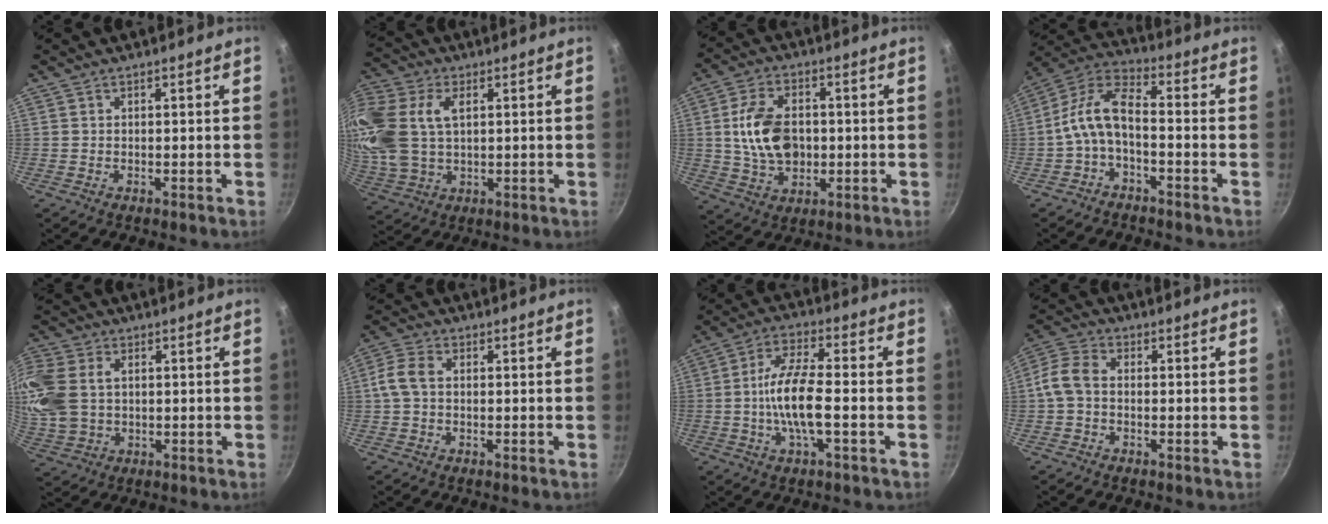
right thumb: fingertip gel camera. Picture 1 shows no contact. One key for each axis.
{"total": 21.2, "fx": 4.4, "fy": 13.8, "fz": 15.5, "tx": -0.395, "ty": 0.022, "tz": 0.089}
{"total": 12.6, "fx": 0.5, "fy": 8.4, "fz": 9.3, "tx": -0.157, "ty": 0.003, "tz": 0.016}
{"total": 9.5, "fx": -2.2, "fy": 4.6, "fz": 7.9, "tx": -0.158, "ty": 0.051, "tz": -0.055}
{"total": 17.7, "fx": 2.6, "fy": 12.9, "fz": 11.8, "tx": -0.317, "ty": 0.015, "tz": 0.059}
{"total": 5.2, "fx": 0.2, "fy": 3.5, "fz": 3.8, "tx": -0.088, "ty": 0.015, "tz": 0.000}
{"total": 11.1, "fx": -1.7, "fy": 3.7, "fz": 10.3, "tx": -0.211, "ty": 0.020, "tz": -0.035}
{"total": 6.3, "fx": -0.4, "fy": 4.3, "fz": 4.5, "tx": -0.092, "ty": 0.018, "tz": -0.019}